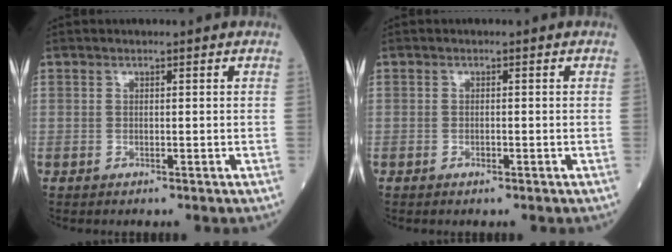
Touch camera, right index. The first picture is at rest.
{"total": 0.8, "force": [-0.4, 0.2, 0.6], "torque": [-0.014, 0.000, -0.006]}